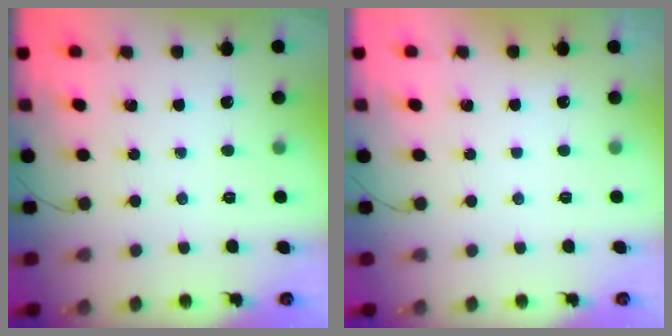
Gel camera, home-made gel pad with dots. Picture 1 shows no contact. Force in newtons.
{"total": 3.0, "press": 3.0, "slide": 0.1}